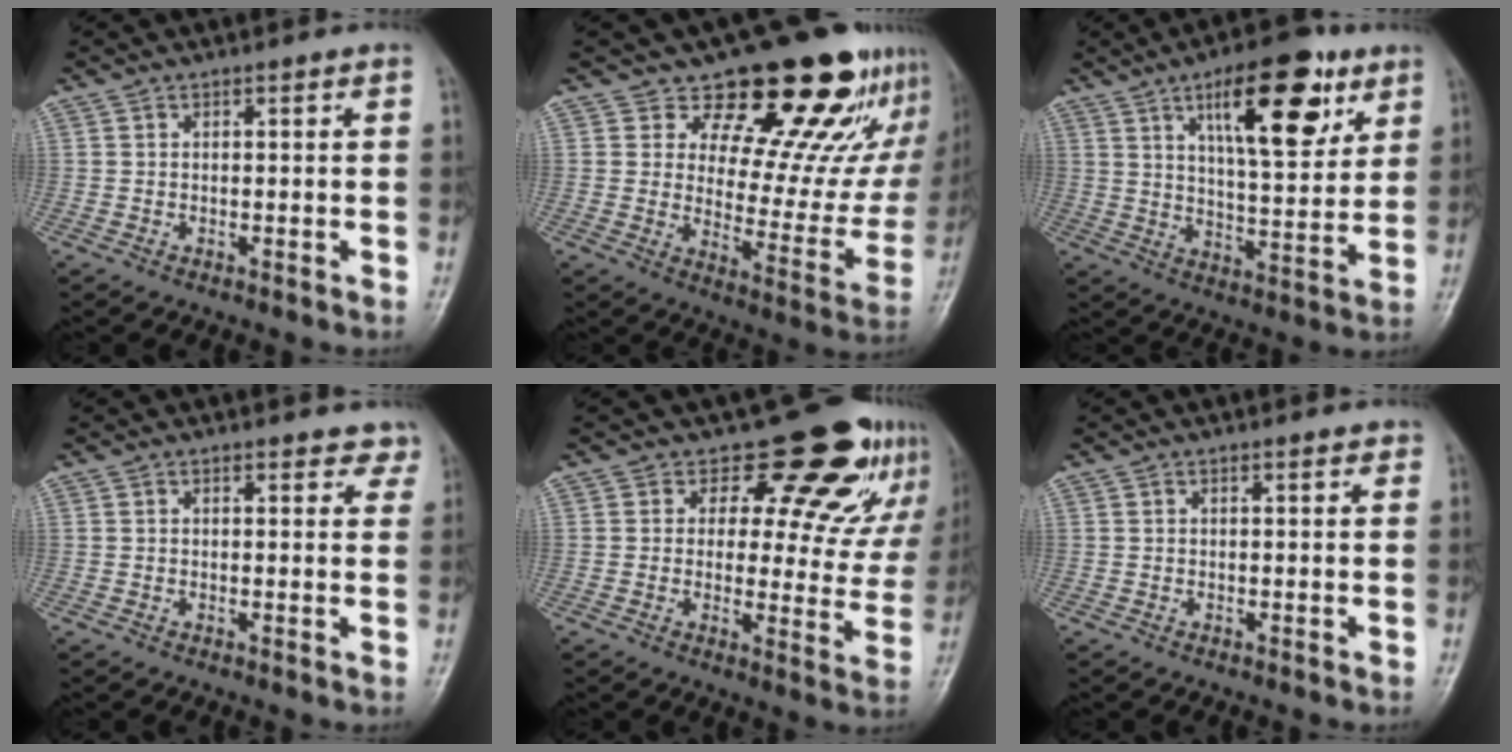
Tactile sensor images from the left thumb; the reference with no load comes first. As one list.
[{"total": 20.9, "force": [15.5, 9.4, 10.4], "torque": [-0.068, -0.102, 0.199]}, {"total": 17.7, "force": [8.7, 6.6, 13.9], "torque": [-0.174, -0.035, 0.135]}, {"total": 3.4, "force": [3.0, 1.6, 0.4], "torque": [0.029, -0.015, 0.017]}, {"total": 15.0, "force": [11.2, 7.5, 6.5], "torque": [-0.022, -0.073, 0.119]}, {"total": 0.9, "force": [0.7, 0.4, 0.4], "torque": [-0.005, -0.004, 0.005]}]